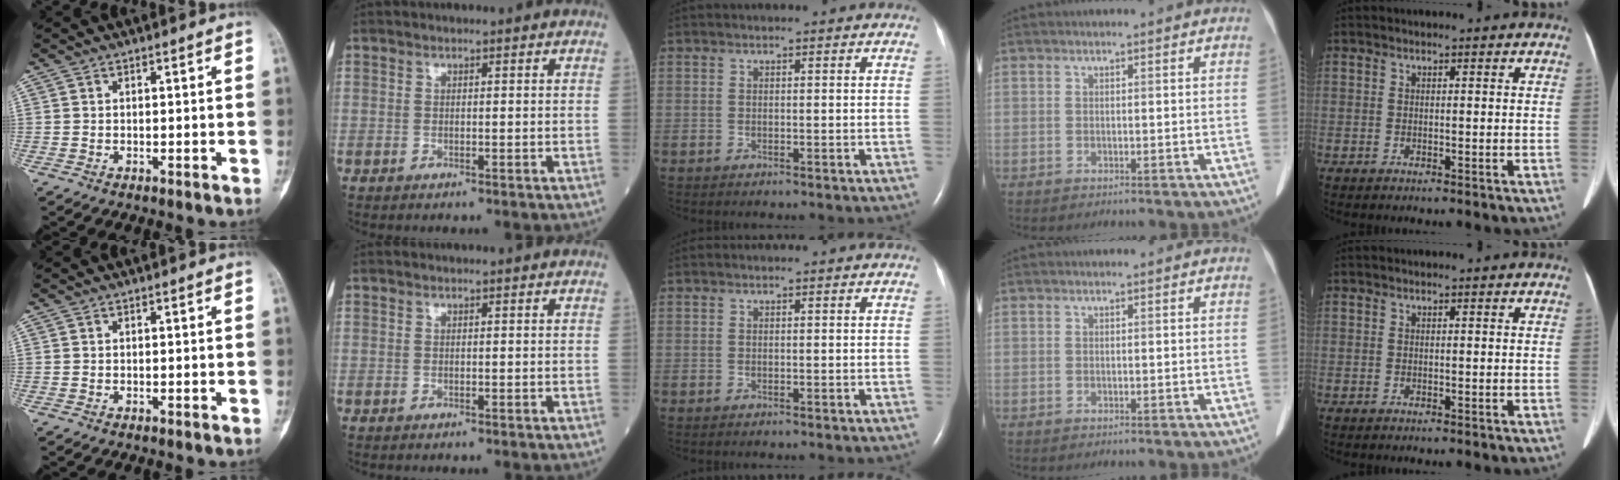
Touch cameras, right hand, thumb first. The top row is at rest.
{}